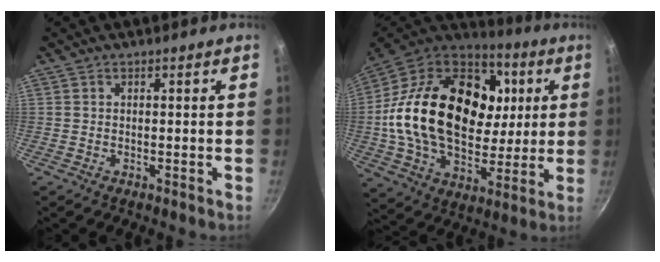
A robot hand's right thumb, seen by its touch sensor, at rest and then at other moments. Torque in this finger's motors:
{"motor_torque": [-1.23, 3.17, 1.59, -1.18, 0.84]}